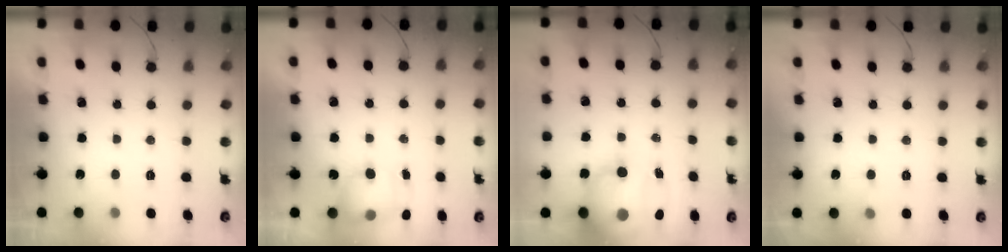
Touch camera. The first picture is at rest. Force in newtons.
{"total": 6.3, "press": 6.2, "slide": 0.7}
{"total": 17.5, "press": 16.9, "slide": 4.4}
{"total": 2.9, "press": 2.6, "slide": 1.2}